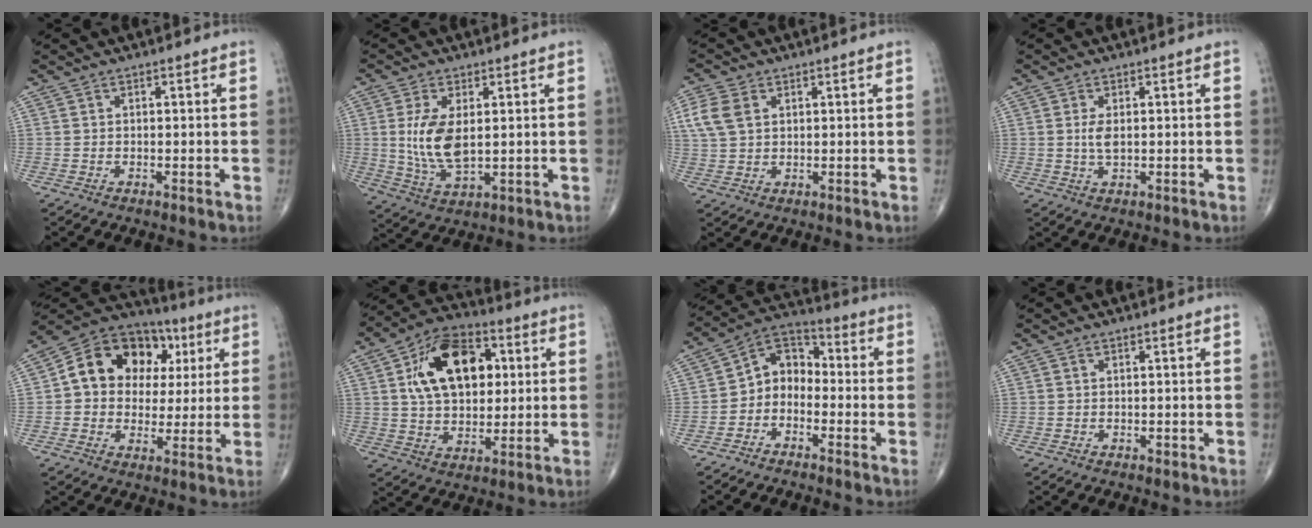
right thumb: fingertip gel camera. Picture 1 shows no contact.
{"total": 9.9, "force": [1.1, 4.9, 8.5], "torque": [-0.170, -0.014, 0.032]}
{"total": 6.7, "force": [2.2, 4.7, 4.2], "torque": [-0.090, 0.002, 0.046]}
{"total": 2.9, "force": [0.3, 1.4, 2.5], "torque": [-0.053, -0.003, 0.009]}
{"total": 17.0, "force": [3.7, 13.2, 10.0], "torque": [-0.116, 0.024, 0.054]}
{"total": 18.2, "force": [4.5, 11.6, 13.3], "torque": [-0.192, 0.006, 0.076]}
{"total": 8.0, "force": [-2.4, 6.2, 4.5], "torque": [-0.048, 0.048, -0.064]}
{"total": 0.7, "force": [-0.1, 0.5, 0.5], "torque": [-0.009, -0.001, 0.000]}